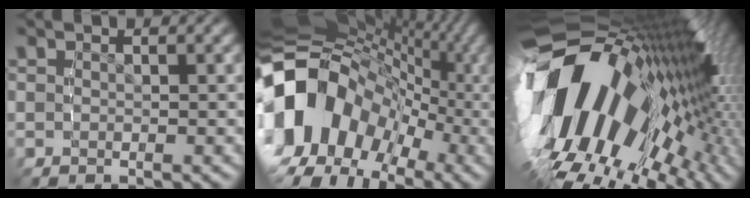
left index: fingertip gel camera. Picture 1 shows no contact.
{"total": 24.3, "force": [-0.3, 17.9, 16.4], "torque": [-0.294, -0.001, -0.029]}
{"total": 32.9, "force": [-1.1, 20.7, 25.5], "torque": [-0.398, -0.002, -0.023]}